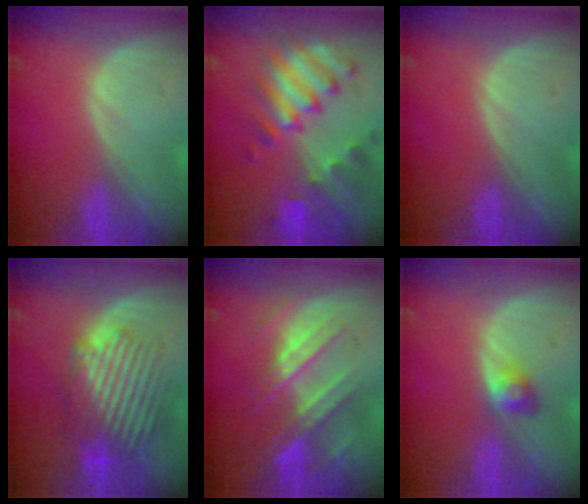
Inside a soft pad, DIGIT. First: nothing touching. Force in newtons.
{"total": 10.0, "press": 8.8, "slide": 4.7}
{"total": 0.0}
{"total": 9.1, "press": 8.6, "slide": 2.8}
{"total": 8.8, "press": 7.9, "slide": 3.7}
{"total": 2.8, "press": 2.6, "slide": 1.2}